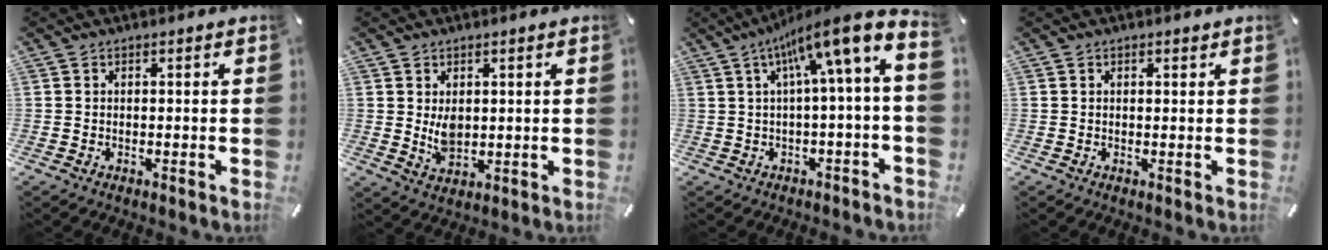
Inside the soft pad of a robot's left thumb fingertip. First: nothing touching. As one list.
[{"total": 5.0, "force": [1.2, 3.5, 3.4], "torque": [-0.065, -0.009, 0.019]}, {"total": 11.7, "force": [4.6, 0.7, 10.7], "torque": [-0.176, -0.050, 0.065]}, {"total": 1.0, "force": [0.5, 0.5, 0.6], "torque": [-0.006, -0.001, 0.007]}]